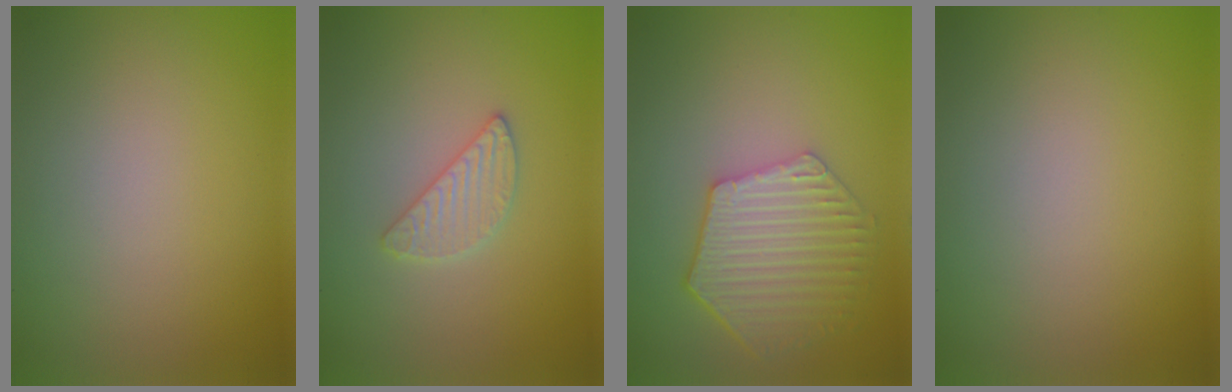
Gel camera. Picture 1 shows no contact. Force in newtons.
{"total": 2.4, "press": 2.3, "slide": 0.3}
{"total": 5.8, "press": 4.6, "slide": 3.5}
{"total": 0.0}